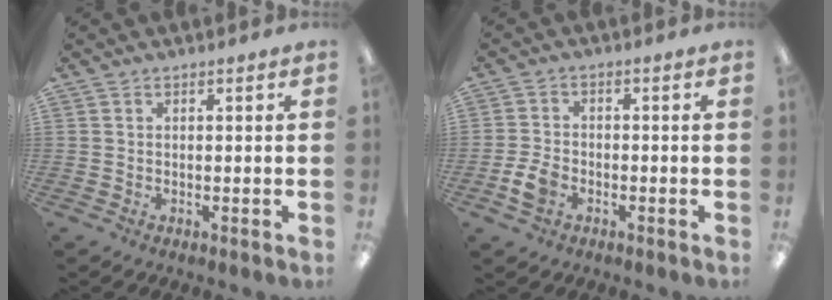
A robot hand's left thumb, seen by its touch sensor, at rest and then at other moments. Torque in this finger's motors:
{"motor_torque": [-0.19, 0.24, 0.03, -0.03, 0.01]}